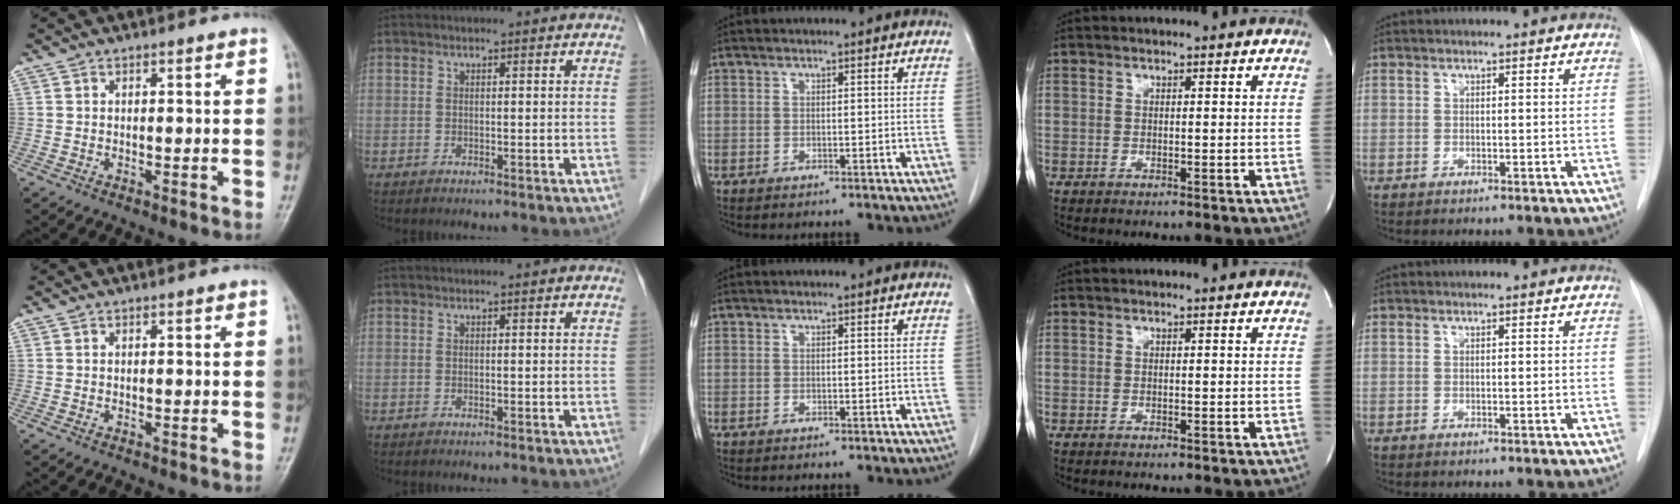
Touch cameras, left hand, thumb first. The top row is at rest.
{}